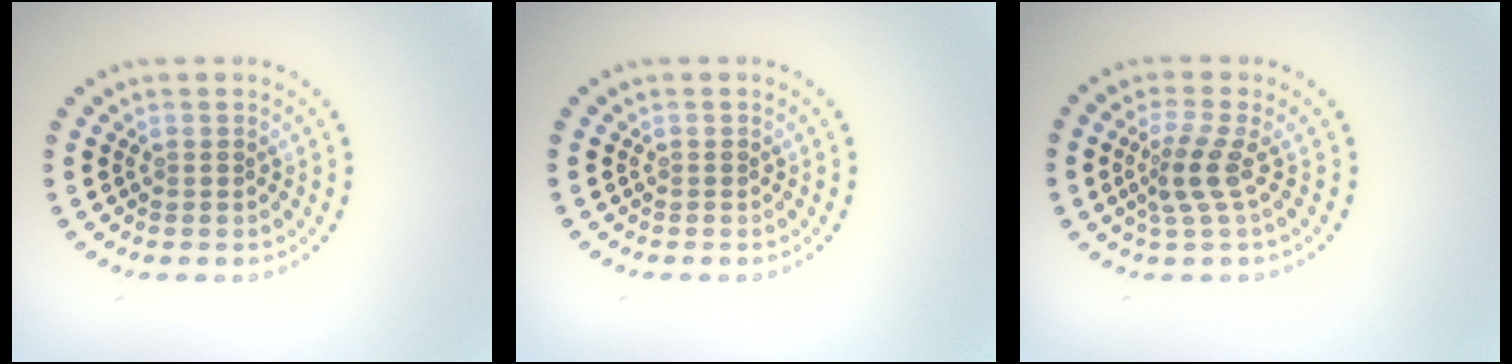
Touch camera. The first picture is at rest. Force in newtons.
{"total": 0.0}
{"total": 2.6, "press": 1.9, "slide": 1.8}